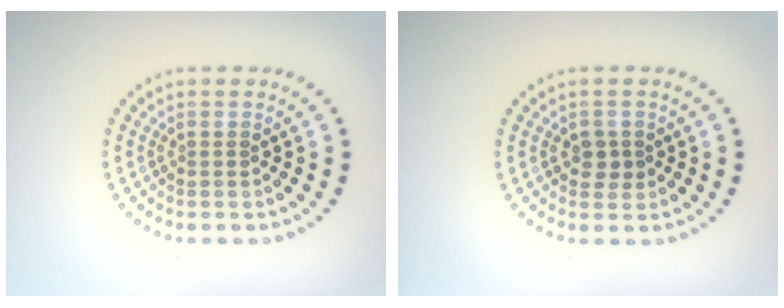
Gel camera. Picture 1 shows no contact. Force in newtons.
{"total": 1.5, "press": 1.5, "slide": 0.3}